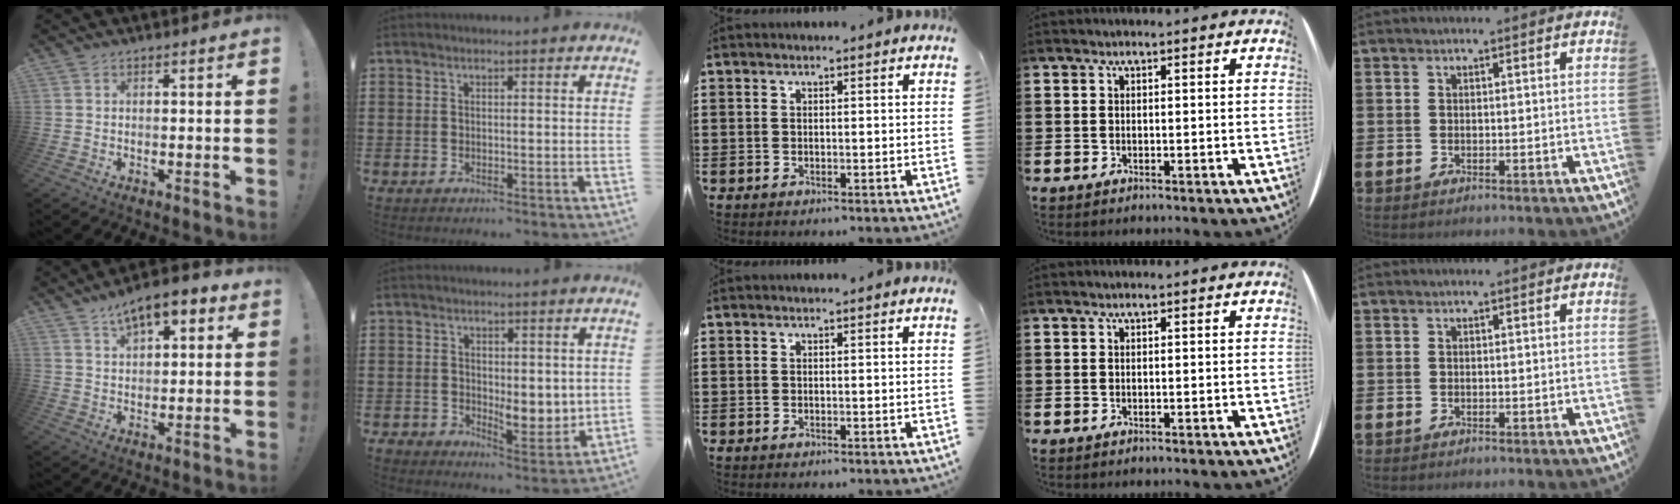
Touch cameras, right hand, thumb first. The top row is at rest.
{"thumb": {"total": 8.8, "force": [5.4, 3.8, 5.8], "torque": [-0.083, -0.021, 0.094]}, "index": {"total": 4.0, "force": [0.8, 3.1, 2.3], "torque": [-0.045, -0.005, 0.013]}}